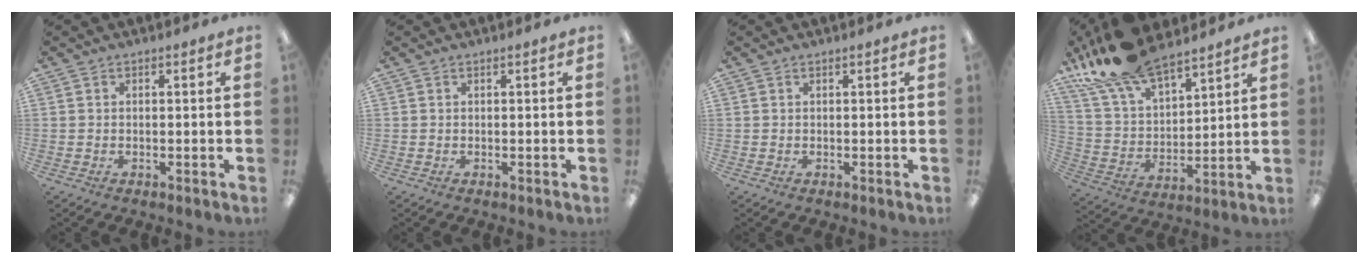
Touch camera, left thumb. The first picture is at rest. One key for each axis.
{"total": 0.0}
{"total": 0.0}
{"total": 18.7, "fx": 15.2, "fy": 7.0, "fz": 8.4, "tx": -0.184, "ty": -0.080, "tz": 0.279}